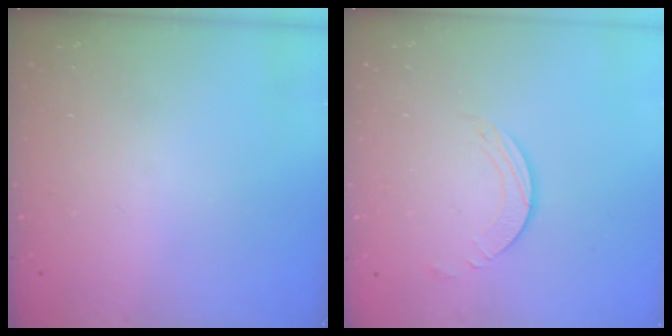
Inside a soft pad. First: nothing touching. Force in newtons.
{"total": 2.0, "press": 1.9, "slide": 0.3}